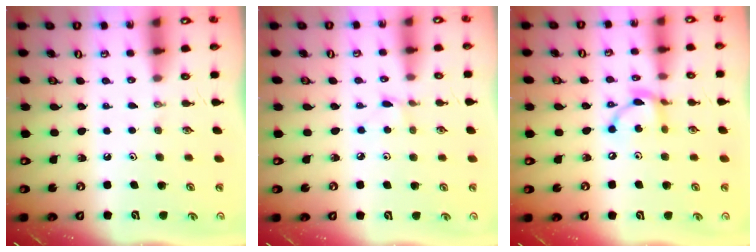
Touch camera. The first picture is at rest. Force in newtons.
{"total": 2.2, "press": 2.2, "slide": 0.3}
{"total": 11.1, "press": 11.1, "slide": 0.6}